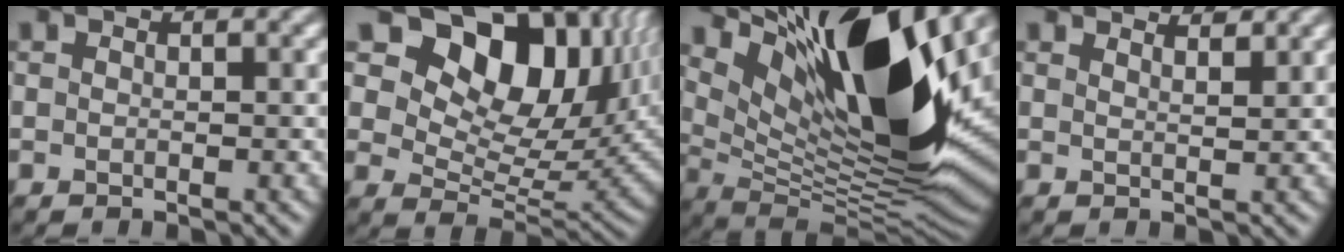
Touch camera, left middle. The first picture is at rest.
{"total": 14.1, "force": [6.9, 8.5, 8.9], "torque": [-0.144, 0.006, 0.120]}
{"total": 15.1, "force": [7.6, 5.2, 12.0], "torque": [-0.209, 0.006, 0.132]}
{"total": 3.6, "force": [3.2, 1.2, 1.3], "torque": [0.011, 0.019, 0.011]}